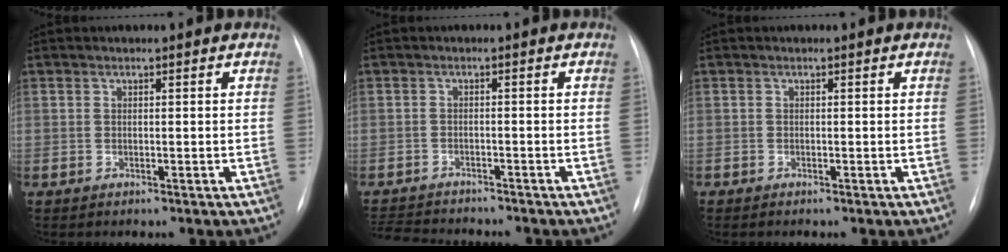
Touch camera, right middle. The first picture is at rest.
{"total": 8.6, "force": [-8.1, 1.4, 2.6], "torque": [-0.042, -0.004, -0.121]}
{"total": 0.0}